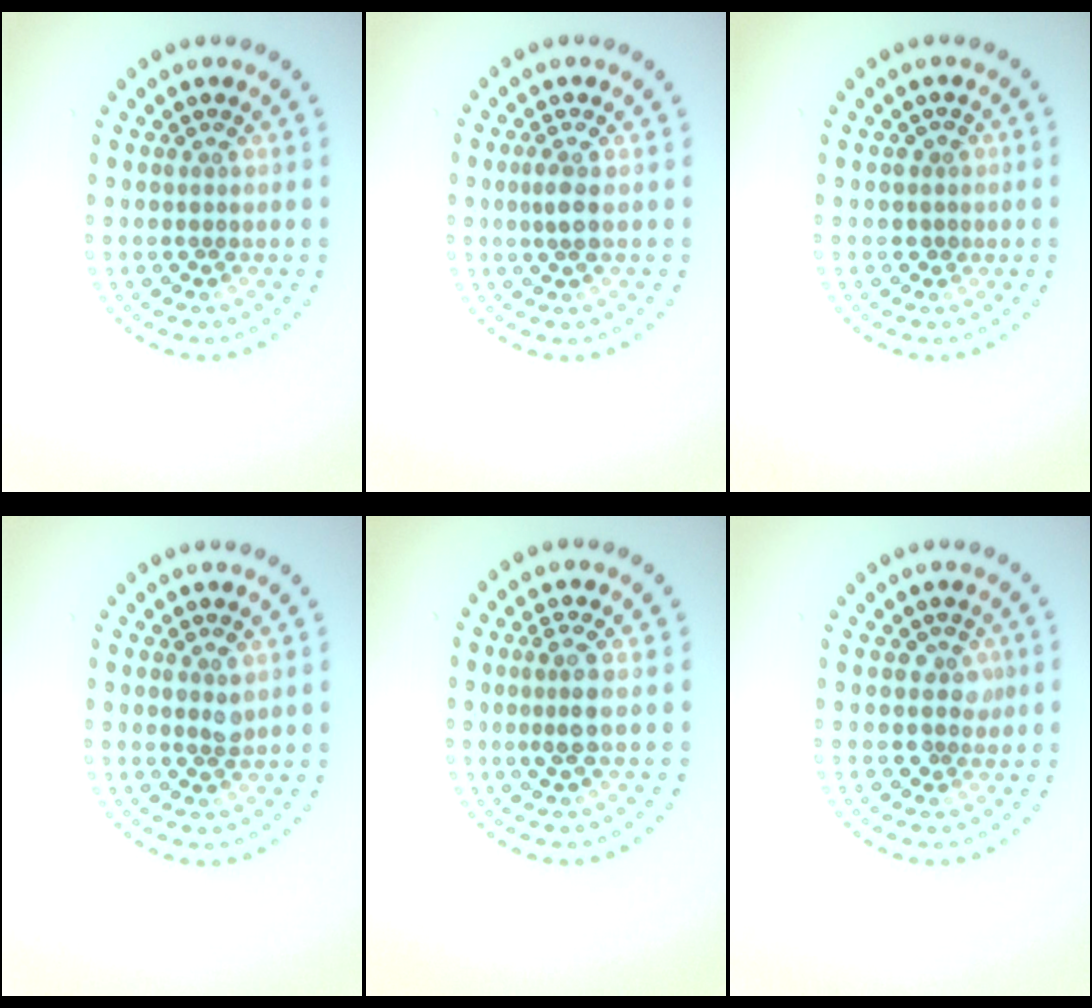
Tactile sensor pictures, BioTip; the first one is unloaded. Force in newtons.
{"total": 1.7, "press": 1.5, "slide": 0.9}
{"total": 1.1, "press": 1.0, "slide": 0.5}
{"total": 1.2, "press": 1.1, "slide": 0.4}
{"total": 2.1, "press": 1.7, "slide": 1.2}
{"total": 1.6, "press": 1.3, "slide": 0.9}